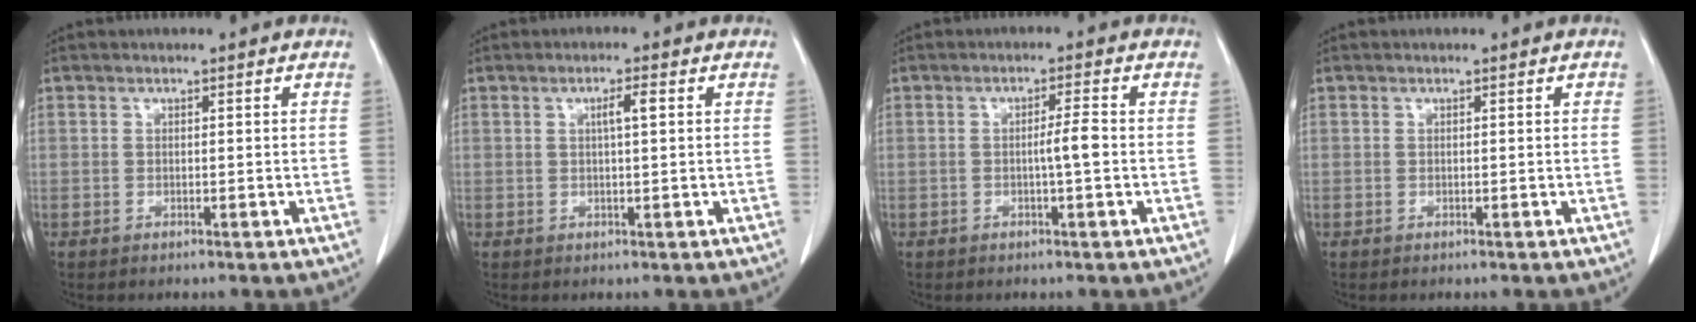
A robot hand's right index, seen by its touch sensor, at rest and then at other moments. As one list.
[{"total": 2.3, "force": [0.6, 0.1, 2.2], "torque": [-0.038, 0.002, 0.010]}, {"total": 3.0, "force": [-0.4, -0.1, 2.9], "torque": [-0.048, 0.000, -0.008]}, {"total": 0.0}]